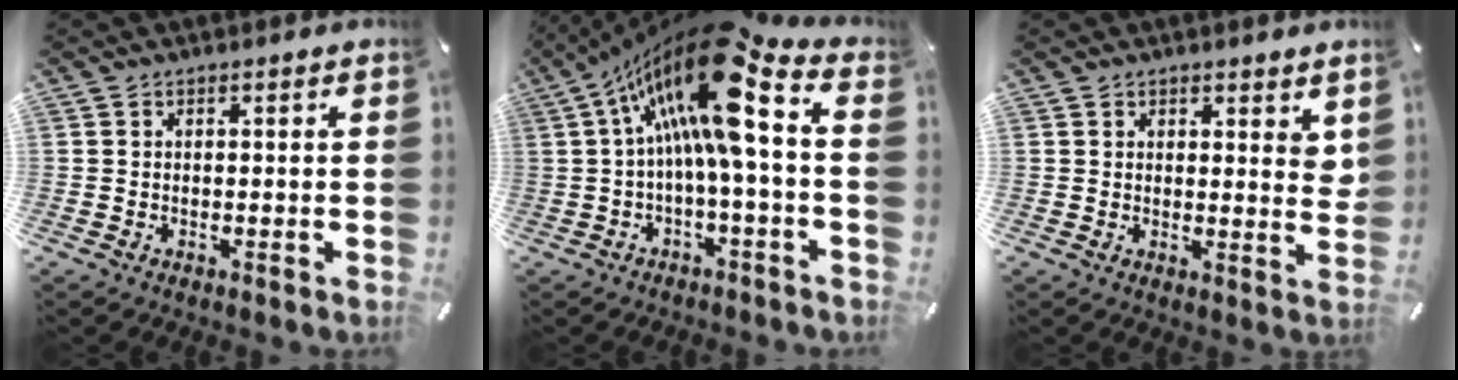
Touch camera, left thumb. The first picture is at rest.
{"total": 20.3, "force": [4.9, 4.8, 19.1], "torque": [-0.358, -0.034, 0.069]}
{"total": 3.3, "force": [2.5, 1.7, 1.4], "torque": [-0.007, -0.014, 0.042]}